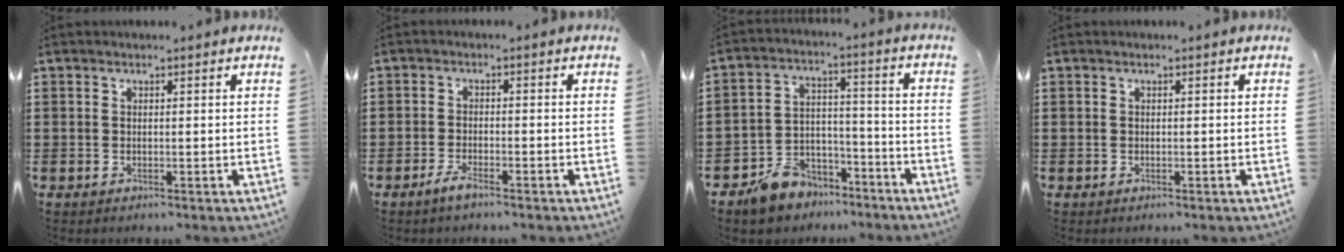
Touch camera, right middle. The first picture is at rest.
{"total": 2.4, "force": [-1.9, 0.4, 1.5], "torque": [-0.033, 0.000, -0.037]}
{"total": 7.7, "force": [-6.8, 3.5, 1.0], "torque": [-0.030, 0.031, -0.136]}
{"total": 0.0}